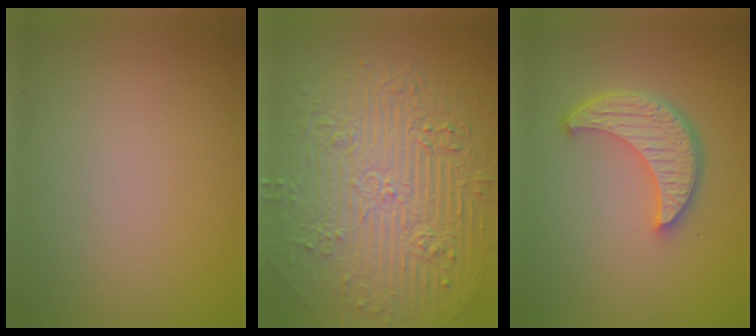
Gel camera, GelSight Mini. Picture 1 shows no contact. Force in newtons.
{"total": 11.0, "press": 7.4, "slide": 8.2}
{"total": 5.5, "press": 4.2, "slide": 3.5}